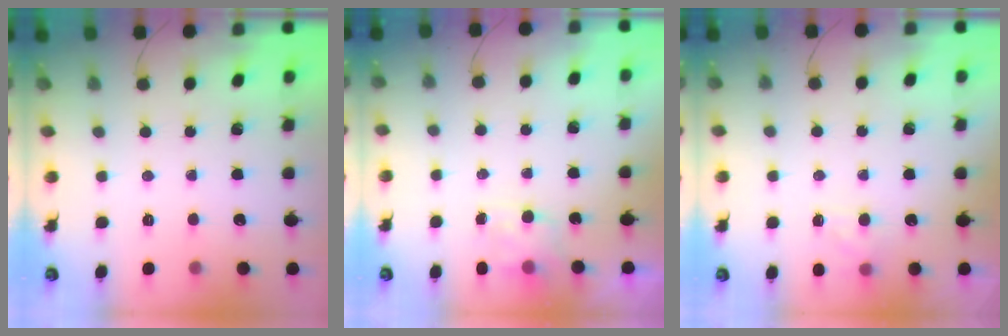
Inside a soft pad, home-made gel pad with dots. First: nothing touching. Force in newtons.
{"total": 4.1, "press": 4.0, "slide": 0.6}
{"total": 5.1, "press": 4.9, "slide": 1.5}